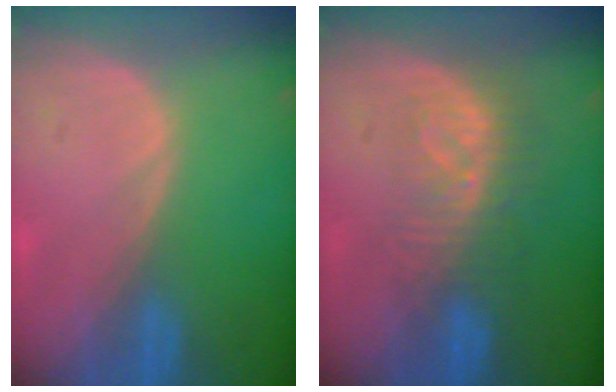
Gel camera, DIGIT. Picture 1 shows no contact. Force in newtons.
{"total": 8.3, "press": 7.3, "slide": 3.9}